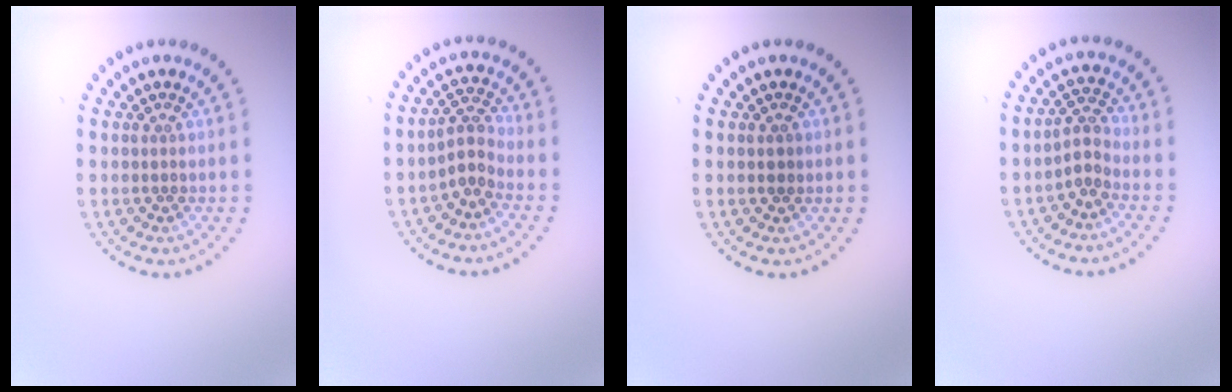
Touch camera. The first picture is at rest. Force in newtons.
{"total": 2.2, "press": 1.6, "slide": 1.5}
{"total": 0.7, "press": 0.7, "slide": 0.1}
{"total": 2.2, "press": 1.7, "slide": 1.4}